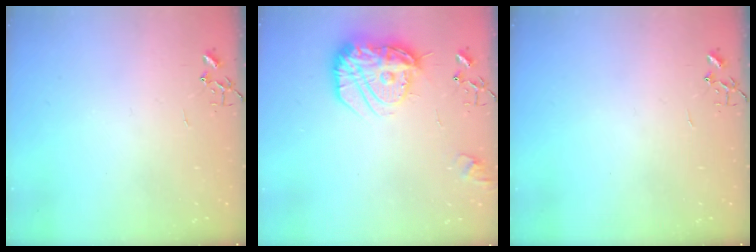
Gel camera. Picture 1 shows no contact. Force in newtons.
{"total": 17.0, "press": 17.0, "slide": 1.4}
{"total": 0.0}